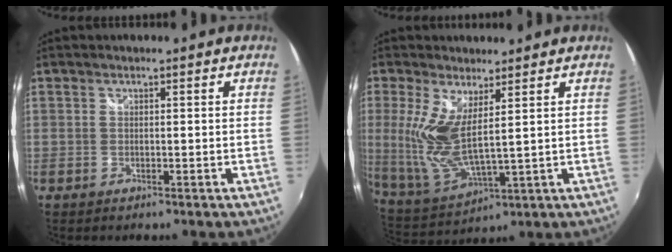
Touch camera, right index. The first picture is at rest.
{"total": 10.3, "force": [3.2, 3.2, 9.3], "torque": [-0.204, -0.013, 0.074]}